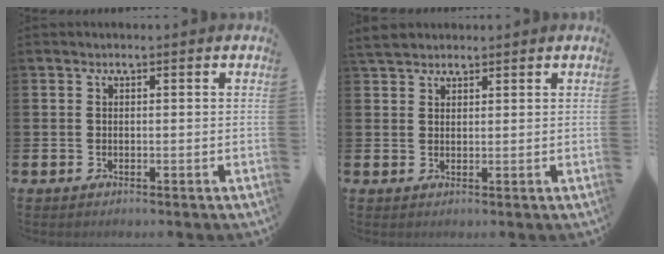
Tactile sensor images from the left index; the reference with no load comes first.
{"total": 3.1, "force": [2.8, 1.0, 0.7], "torque": [-0.008, -0.005, 0.051]}